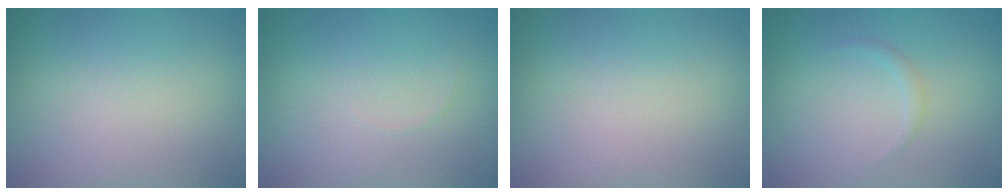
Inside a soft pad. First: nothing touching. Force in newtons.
{"total": 0.0}
{"total": 0.0}
{"total": 0.7, "press": 0.7, "slide": 0.0}